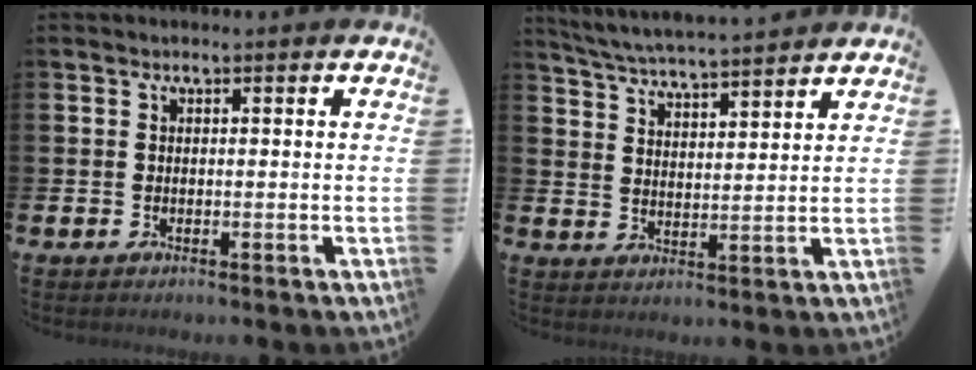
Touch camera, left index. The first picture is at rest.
{"total": 5.5, "force": [5.4, 0.0, 0.9], "torque": [-0.037, -0.037, 0.095]}